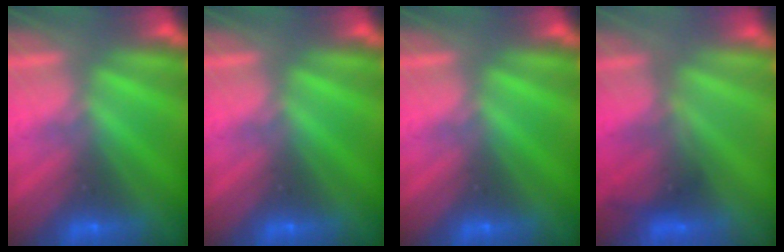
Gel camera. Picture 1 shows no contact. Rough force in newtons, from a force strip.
{"total": 0.0}
{"total": 0.0}
{"total": 4.6}